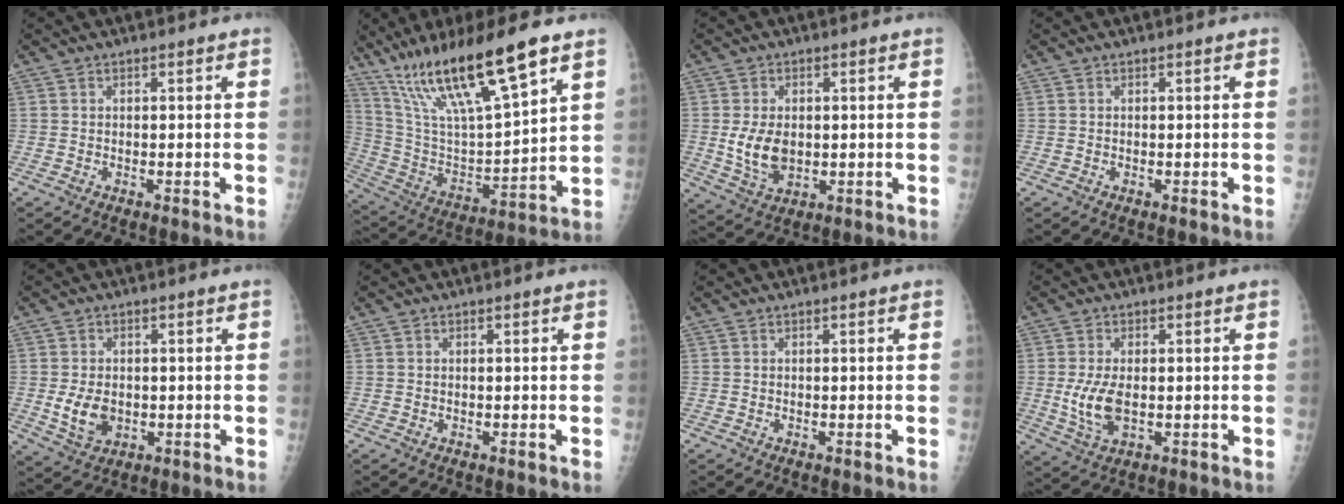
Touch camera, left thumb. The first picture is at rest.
{"total": 23.2, "force": [14.8, 4.3, 17.4], "torque": [-0.313, -0.045, 0.277]}
{"total": 7.4, "force": [0.0, 5.0, 5.5], "torque": [-0.092, -0.008, 0.012]}
{"total": 0.0}
{"total": 6.2, "force": [-0.6, 4.5, 4.2], "torque": [-0.064, -0.006, 0.000]}
{"total": 0.0}
{"total": 0.0}
{"total": 6.9, "force": [-0.4, 3.7, 5.8], "torque": [-0.124, -0.008, -0.002]}